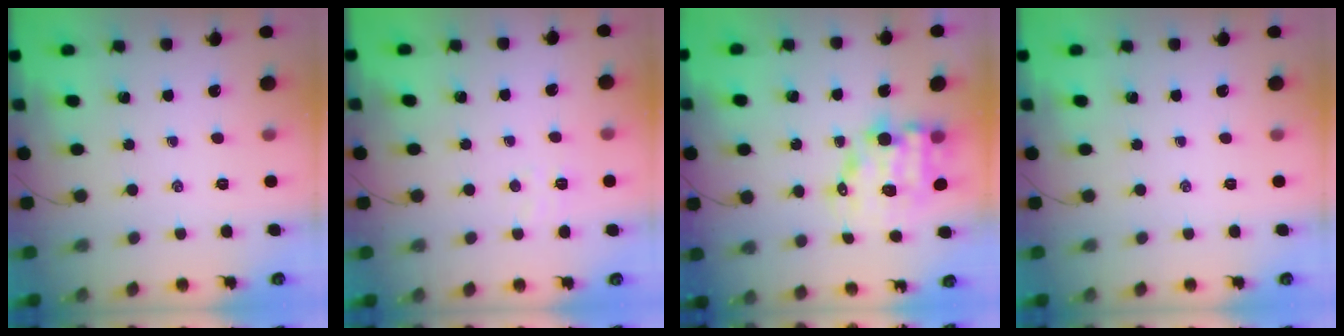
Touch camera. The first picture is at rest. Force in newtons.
{"total": 3.3, "press": 3.2, "slide": 0.8}
{"total": 11.0, "press": 10.6, "slide": 3.0}
{"total": 0.0}